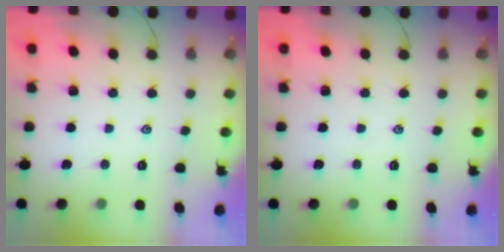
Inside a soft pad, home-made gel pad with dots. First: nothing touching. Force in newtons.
{"total": 0.0}